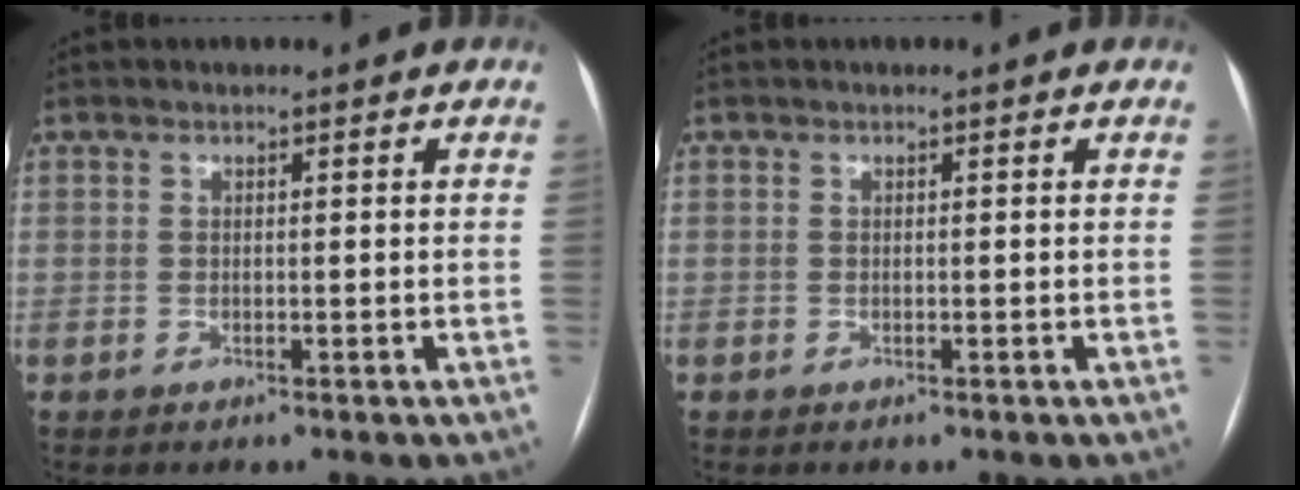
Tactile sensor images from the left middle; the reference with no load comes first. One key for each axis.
{"total": 0.0}